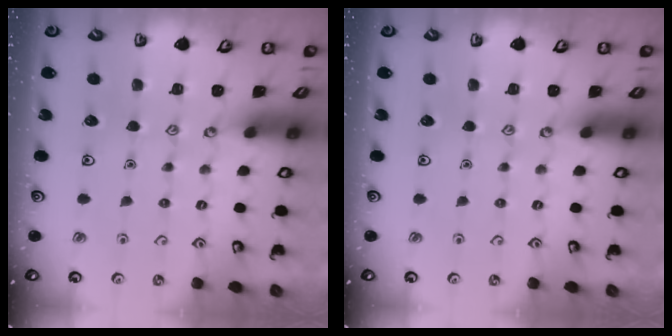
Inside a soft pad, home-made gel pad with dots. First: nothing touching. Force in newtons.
{"total": 0.0}